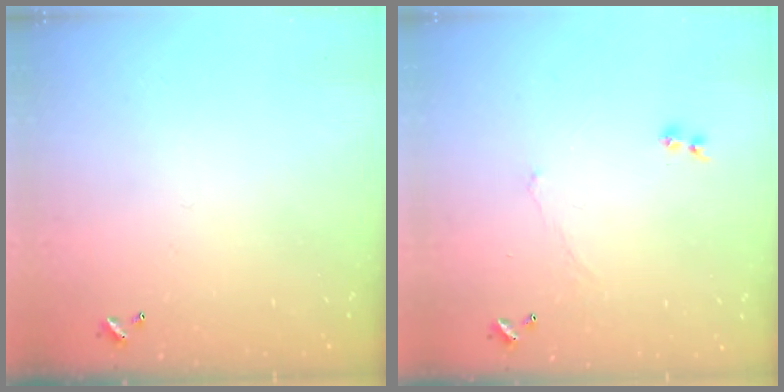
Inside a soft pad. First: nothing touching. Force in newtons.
{"total": 1.5, "press": 1.4, "slide": 0.6}